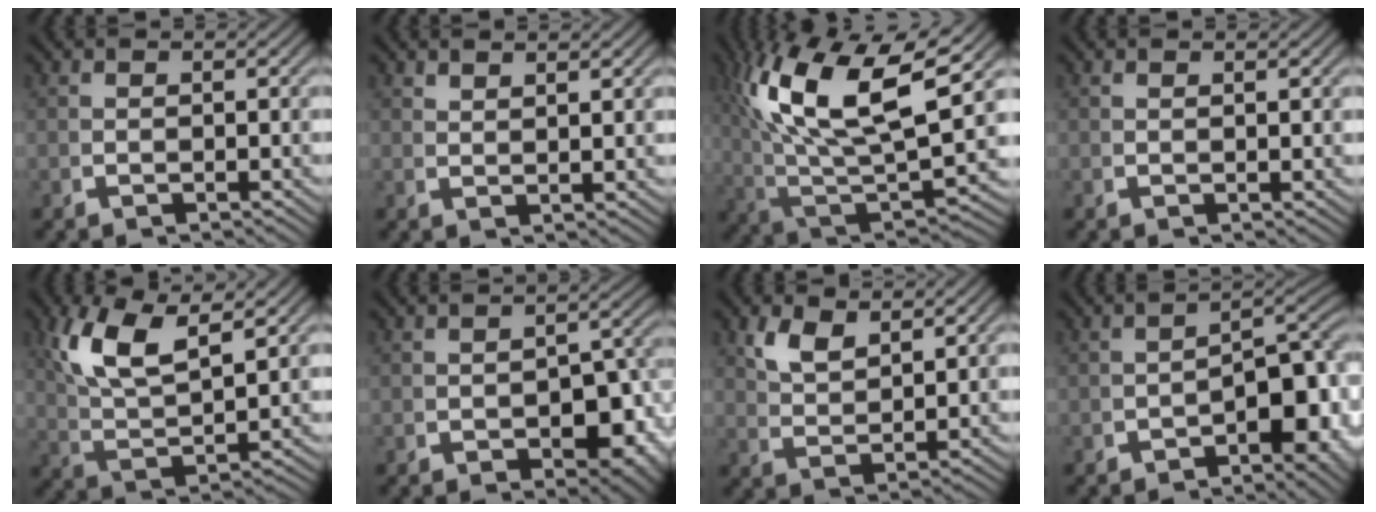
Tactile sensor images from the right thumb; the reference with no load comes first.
{"total": 1.8, "force": [1.7, -0.3, 0.3], "torque": [-0.001, 0.005, 0.038]}
{"total": 14.3, "force": [1.6, 8.2, 11.6], "torque": [-0.245, -0.047, 0.060]}
{"total": 0.6, "force": [0.4, -0.1, 0.4], "torque": [-0.006, 0.001, 0.010]}
{"total": 9.2, "force": [3.2, 5.3, 6.8], "torque": [-0.159, -0.017, 0.065]}
{"total": 5.5, "force": [-1.4, 3.1, 4.3], "torque": [-0.052, -0.019, -0.008]}
{"total": 3.7, "force": [3.0, 0.9, 2.0], "torque": [-0.043, -0.002, 0.070]}
{"total": 7.7, "force": [-2.3, 3.7, 6.4], "torque": [-0.080, -0.024, -0.023]}